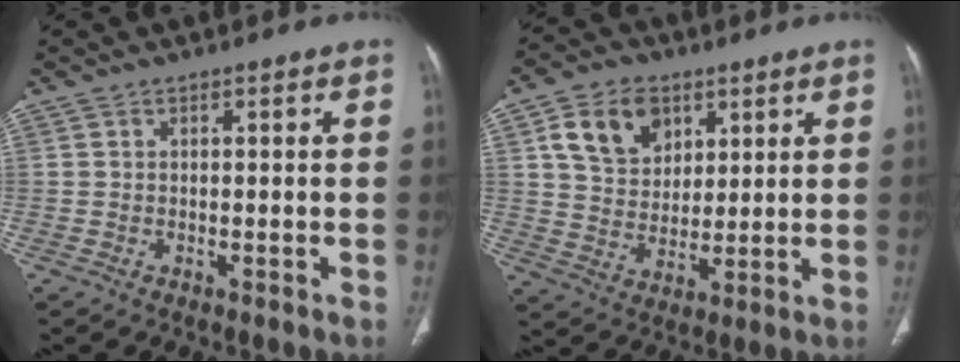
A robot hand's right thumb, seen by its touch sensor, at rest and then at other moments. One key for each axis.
{"total": 11.8, "fx": 5.2, "fy": 8.7, "fz": 6.2, "tx": -0.076, "ty": -0.015, "tz": 0.098}